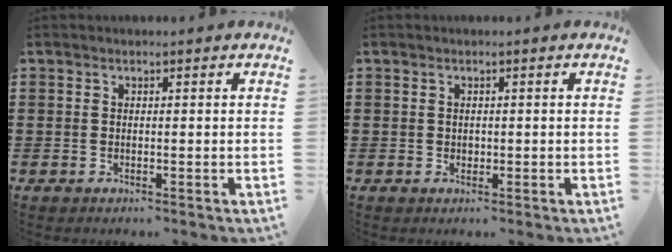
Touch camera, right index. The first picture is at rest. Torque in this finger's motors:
{"motor_torque": [0.52, -0.16, 0.01, 0.02]}